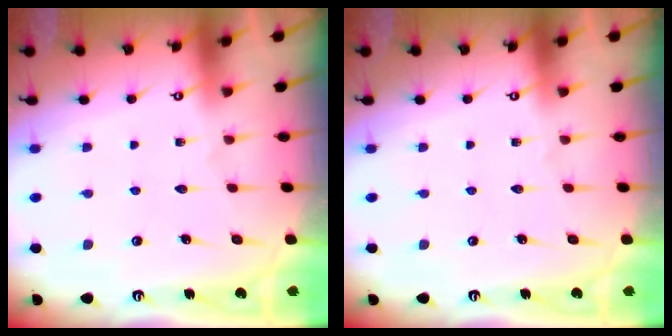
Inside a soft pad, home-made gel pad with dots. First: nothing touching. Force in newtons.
{"total": 0.0}